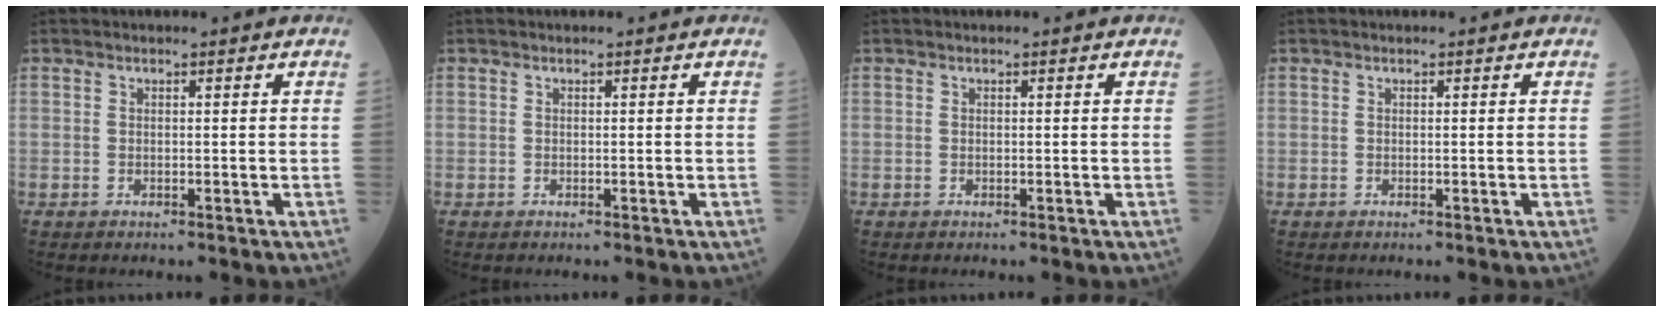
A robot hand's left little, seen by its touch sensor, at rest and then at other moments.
{"total": 0.0}
{"total": 0.0}
{"total": 0.0}